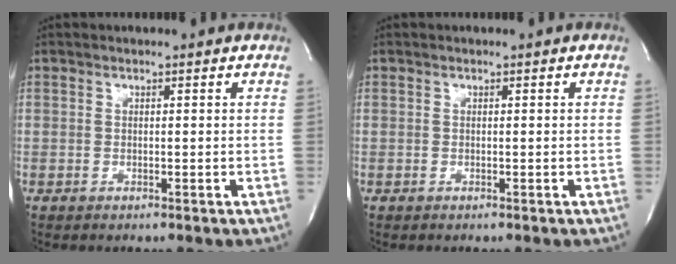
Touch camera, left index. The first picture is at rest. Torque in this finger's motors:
{"motor_torque": [0.04, -0.03, -0.02, 0.00]}